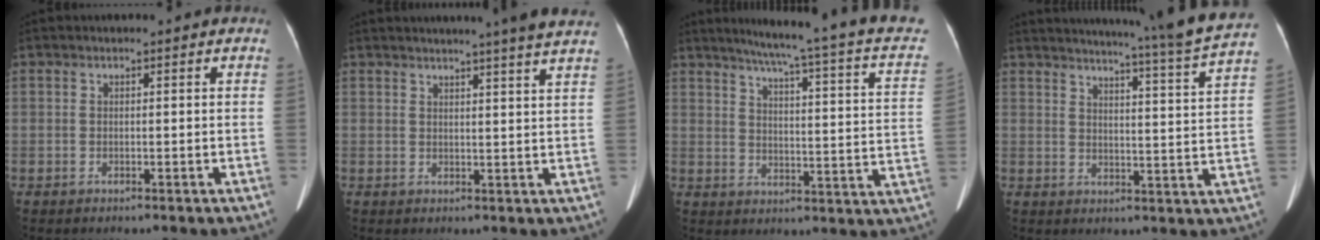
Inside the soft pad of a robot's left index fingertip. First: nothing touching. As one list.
[{"total": 9.1, "force": [7.8, -1.3, 4.4], "torque": [-0.053, -0.004, 0.073]}, {"total": 21.8, "force": [17.6, 0.1, 12.8], "torque": [-0.182, -0.042, 0.199]}, {"total": 17.7, "force": [15.8, -2.4, 7.6], "torque": [-0.122, -0.062, 0.188]}]